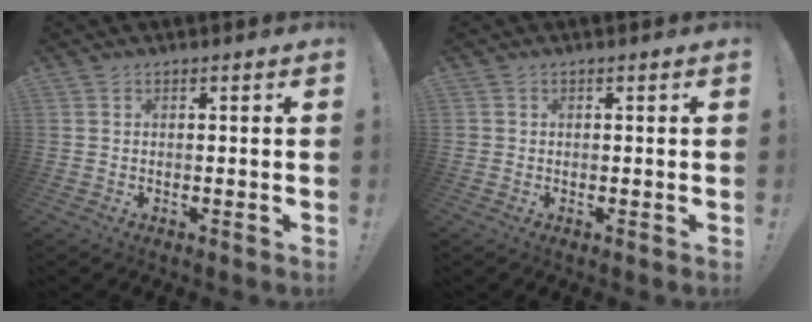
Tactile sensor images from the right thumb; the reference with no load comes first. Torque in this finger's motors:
{"motor_torque": [0.00, -0.06, -0.04, 0.14, -0.04]}